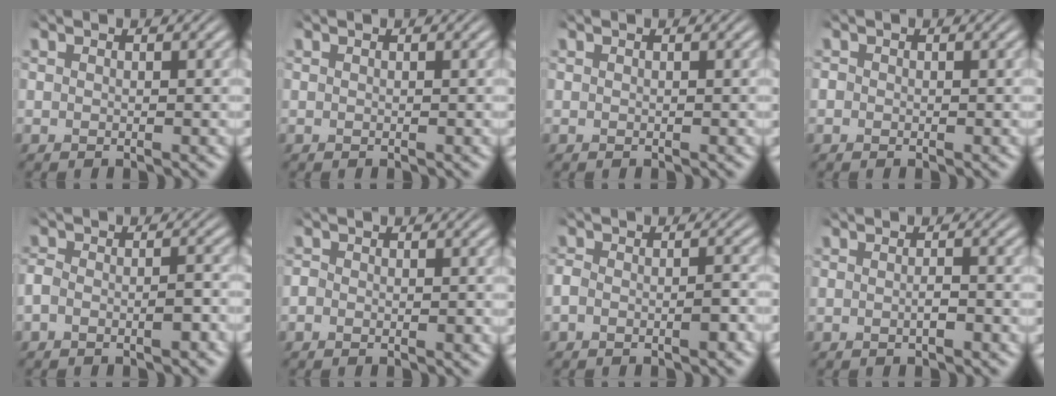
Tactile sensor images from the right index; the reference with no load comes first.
{"total": 0.0}
{"total": 0.0}
{"total": 1.3, "force": [-0.3, 1.2, 0.3], "torque": [-0.013, -0.003, -0.007]}
{"total": 2.6, "force": [-1.6, 1.6, 1.3], "torque": [-0.033, -0.001, -0.032]}
{"total": 1.6, "force": [-0.8, 1.3, 0.4], "torque": [-0.012, -0.002, -0.020]}
{"total": 2.2, "force": [-1.4, 1.3, 1.1], "torque": [-0.026, 0.001, -0.029]}
{"total": 1.2, "force": [-0.9, 0.6, 0.7], "torque": [-0.015, 0.006, -0.021]}